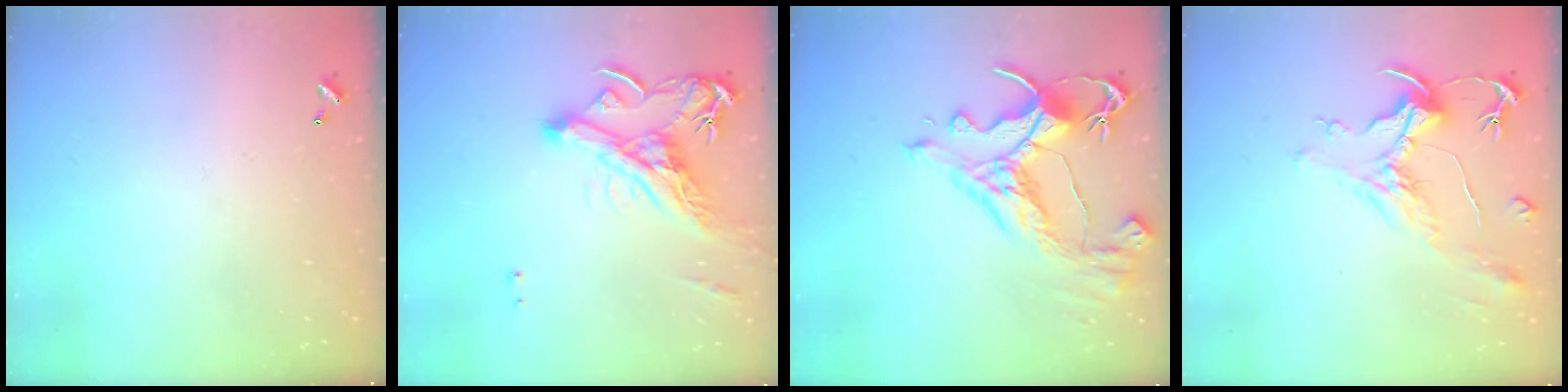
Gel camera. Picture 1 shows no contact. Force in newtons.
{"total": 6.7, "press": 6.5, "slide": 1.4}
{"total": 7.9, "press": 7.7, "slide": 1.7}
{"total": 2.2, "press": 1.7, "slide": 1.3}